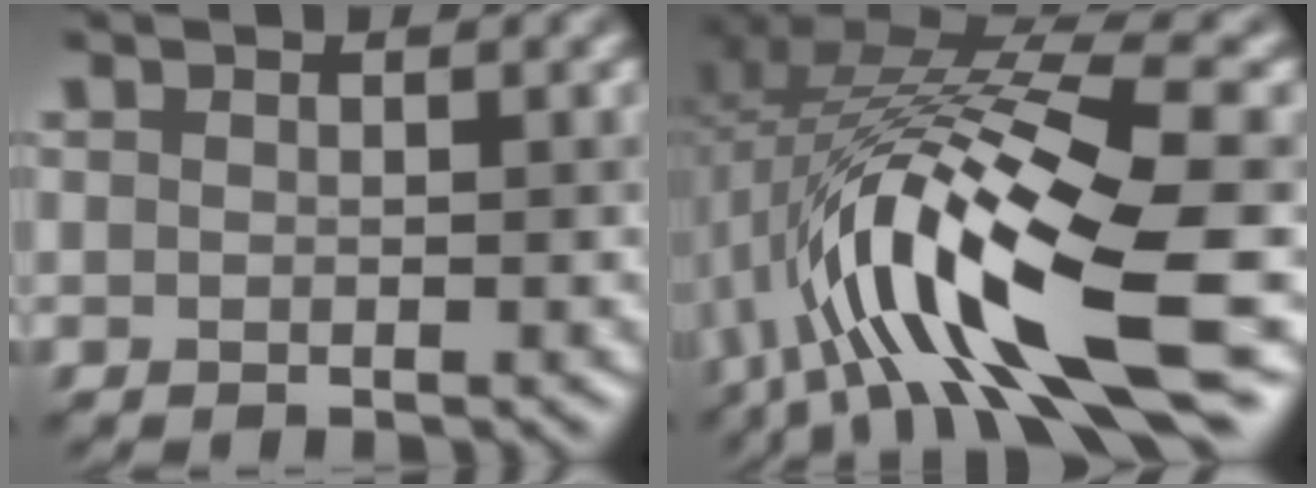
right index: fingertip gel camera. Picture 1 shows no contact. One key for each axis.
{"total": 15.1, "fx": -3.4, "fy": 4.1, "fz": 14.1, "tx": -0.262, "ty": 0.007, "tz": -0.049}